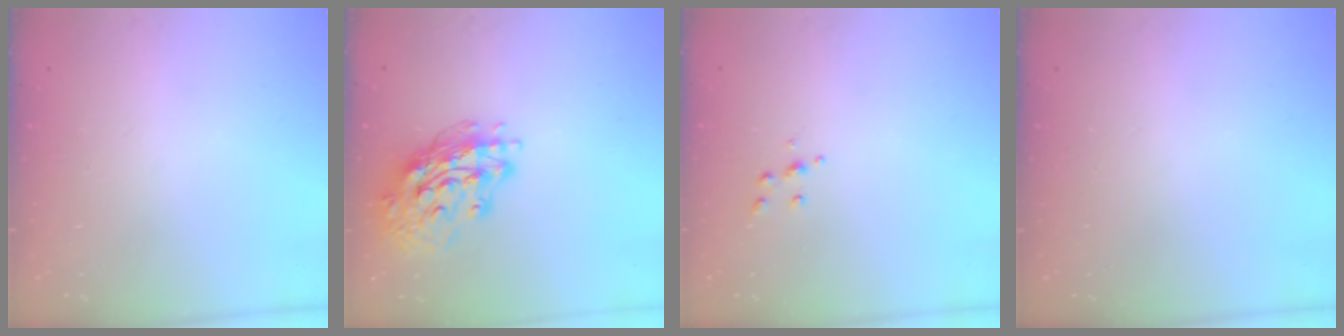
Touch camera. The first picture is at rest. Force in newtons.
{"total": 15.9, "press": 15.9, "slide": 1.5}
{"total": 4.3, "press": 4.3, "slide": 0.4}
{"total": 0.0}